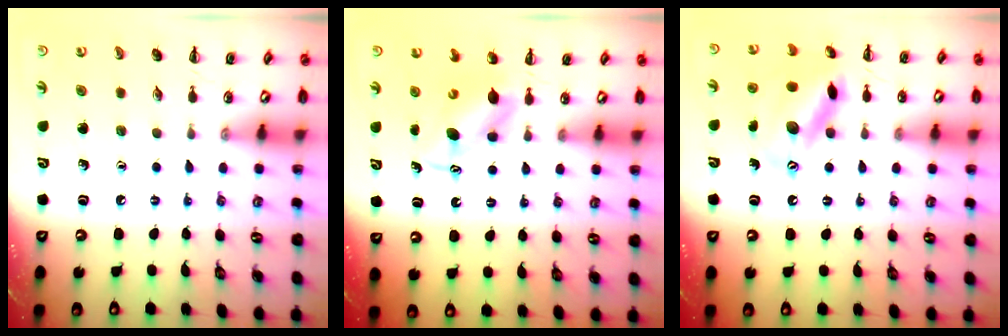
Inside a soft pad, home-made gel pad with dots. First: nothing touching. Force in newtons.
{"total": 6.6, "press": 6.6, "slide": 0.7}
{"total": 14.3, "press": 14.3, "slide": 1.0}